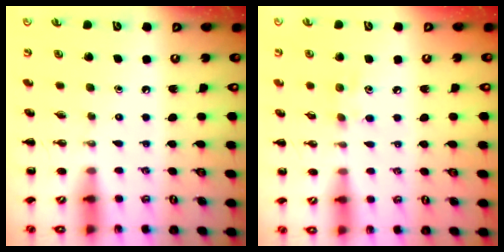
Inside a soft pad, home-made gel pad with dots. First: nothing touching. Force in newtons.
{"total": 5.7, "press": 5.5, "slide": 1.4}